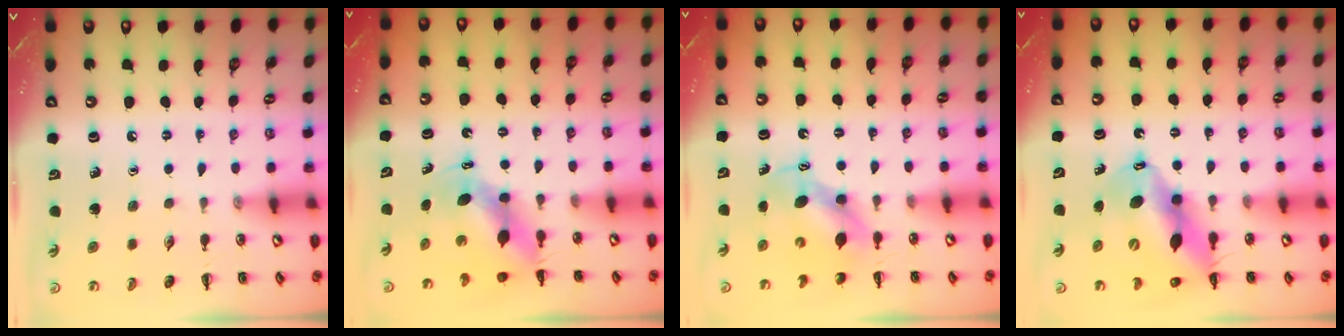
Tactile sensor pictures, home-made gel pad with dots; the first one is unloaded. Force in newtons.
{"total": 7.9, "press": 7.8, "slide": 0.8}
{"total": 6.6, "press": 6.5, "slide": 0.7}
{"total": 15.3, "press": 14.7, "slide": 4.3}